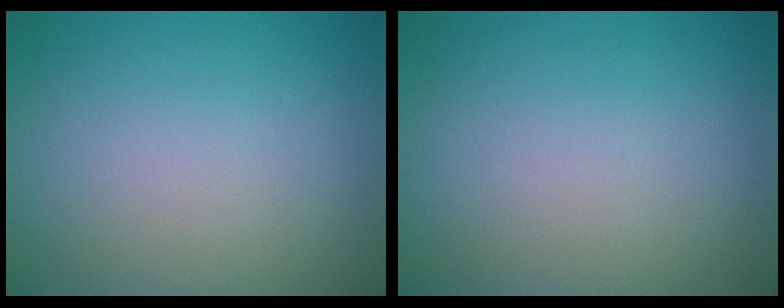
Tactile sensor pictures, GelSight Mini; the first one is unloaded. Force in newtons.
{"total": 0.0}